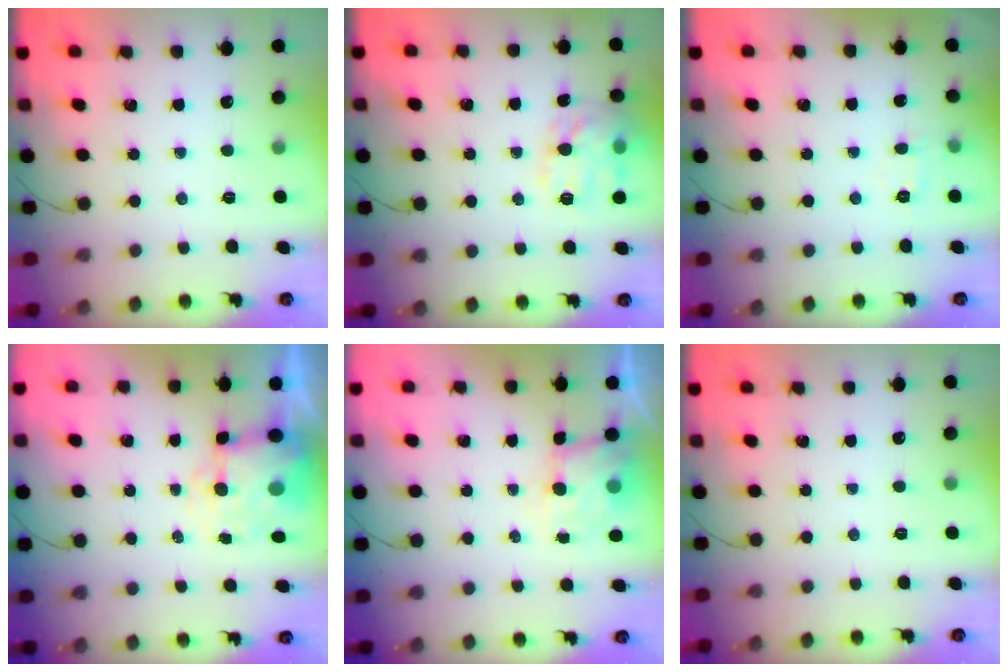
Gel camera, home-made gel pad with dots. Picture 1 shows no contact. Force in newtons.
{"total": 14.8, "press": 14.8, "slide": 0.8}
{"total": 5.8, "press": 5.6, "slide": 1.4}
{"total": 8.9, "press": 8.7, "slide": 1.6}
{"total": 6.5, "press": 6.4, "slide": 1.0}
{"total": 0.0}